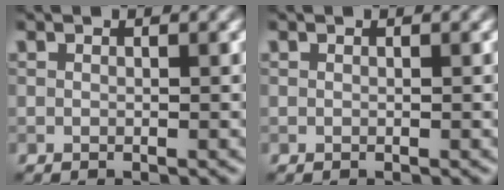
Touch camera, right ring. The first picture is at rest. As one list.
[{"total": 0.0}]